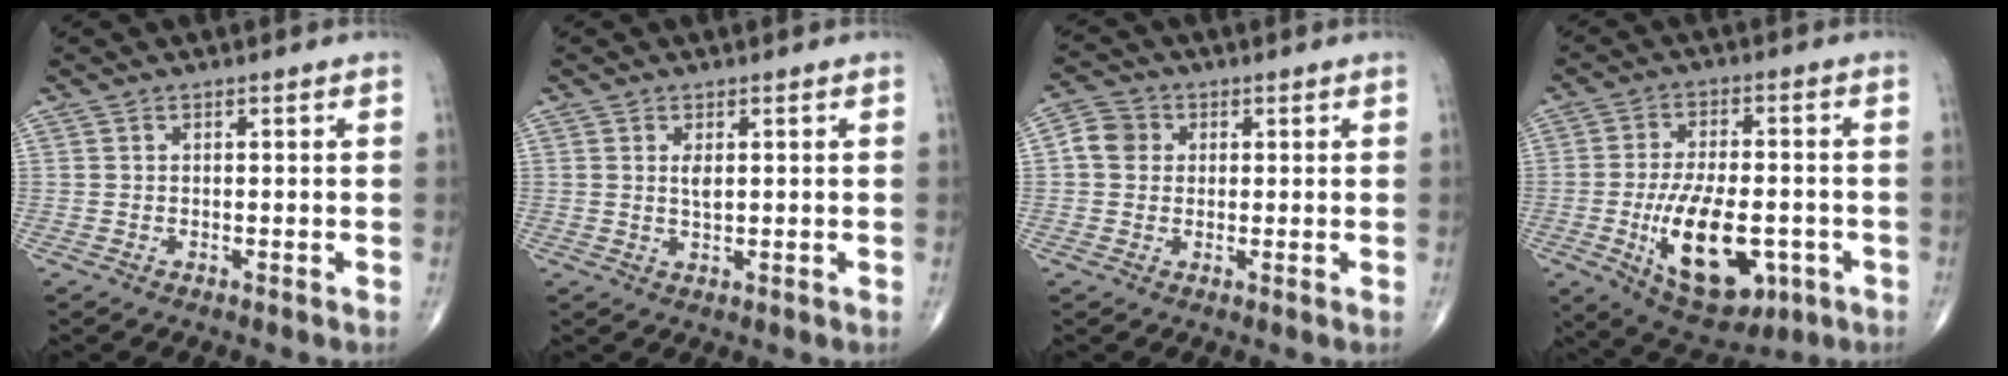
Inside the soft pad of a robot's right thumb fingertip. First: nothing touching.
{"total": 1.8, "force": [0.5, 0.7, 1.5], "torque": [-0.025, -0.007, 0.011]}
{"total": 4.8, "force": [0.7, 4.4, 2.0], "torque": [-0.025, 0.009, 0.003]}
{"total": 16.8, "force": [-4.7, 8.4, 13.8], "torque": [-0.215, 0.005, -0.059]}